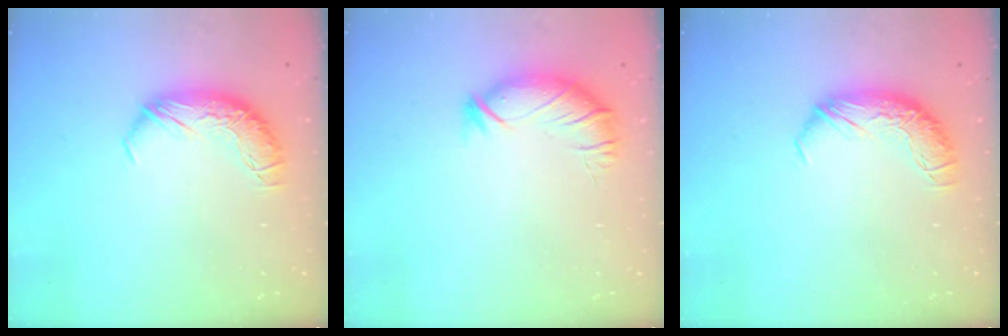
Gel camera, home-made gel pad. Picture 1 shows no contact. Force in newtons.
{"total": 3.2, "press": 2.5, "slide": 2.0}
{"total": 0.0}